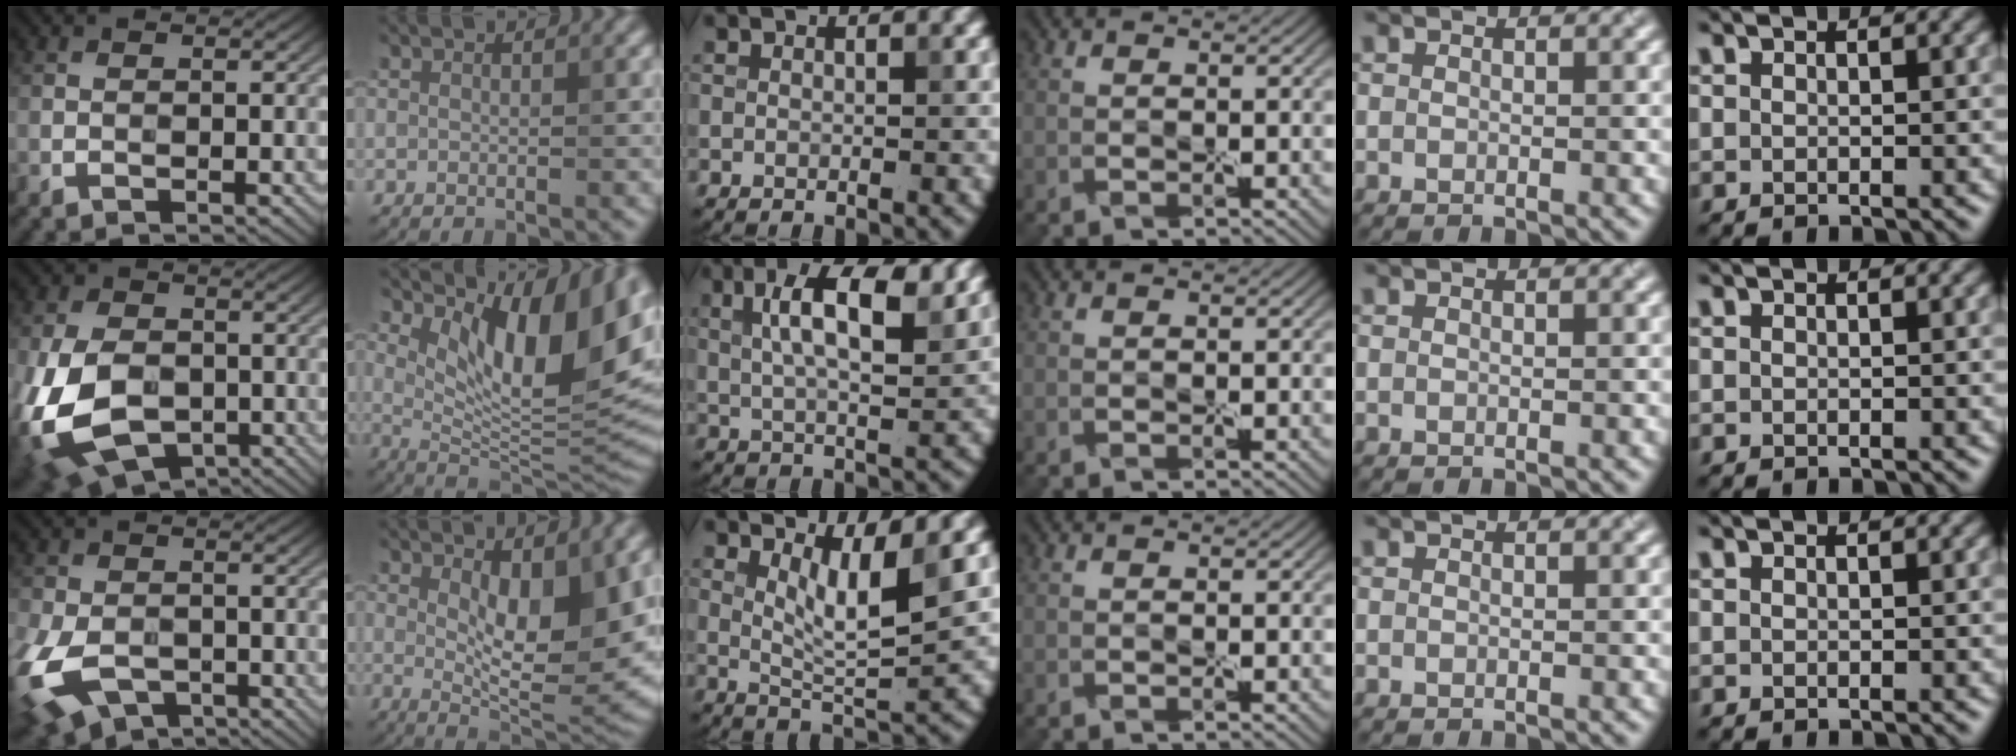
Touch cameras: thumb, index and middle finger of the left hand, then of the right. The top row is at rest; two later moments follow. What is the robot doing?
{"motion": "peel", "object": "sticky note"}